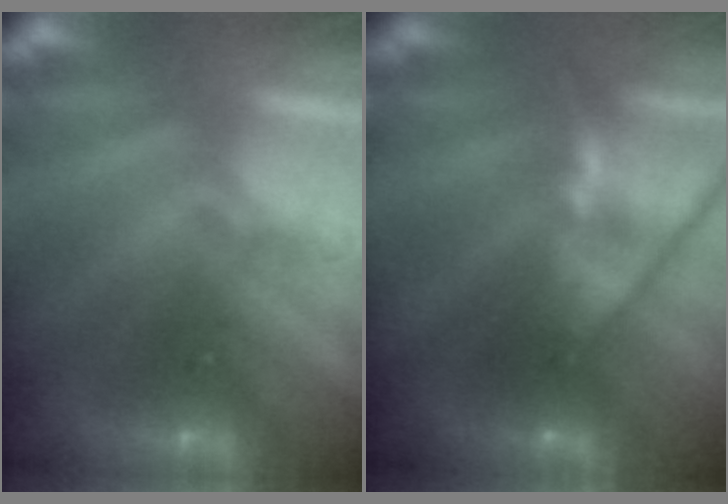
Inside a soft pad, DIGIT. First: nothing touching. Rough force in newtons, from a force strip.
{"total": 7.0}